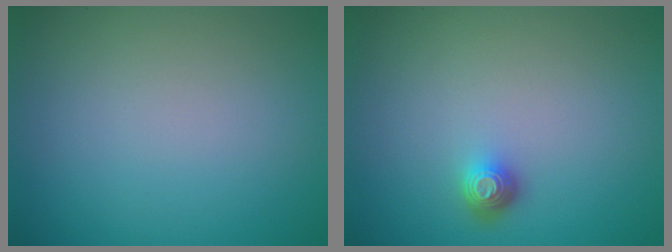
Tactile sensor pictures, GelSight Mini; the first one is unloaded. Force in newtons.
{"total": 1.6, "press": 1.1, "slide": 1.0}